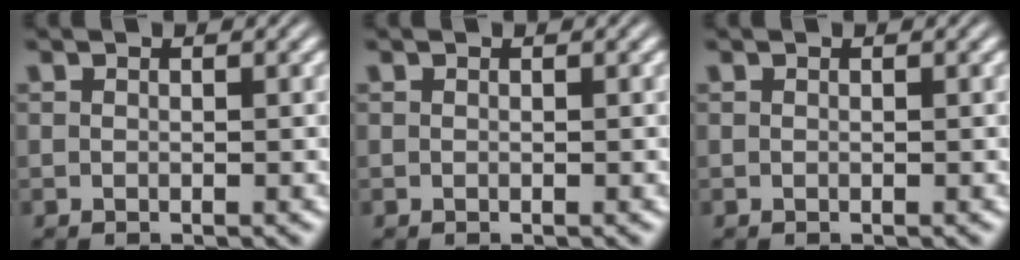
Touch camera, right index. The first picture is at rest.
{"total": 0.0}
{"total": 0.0}